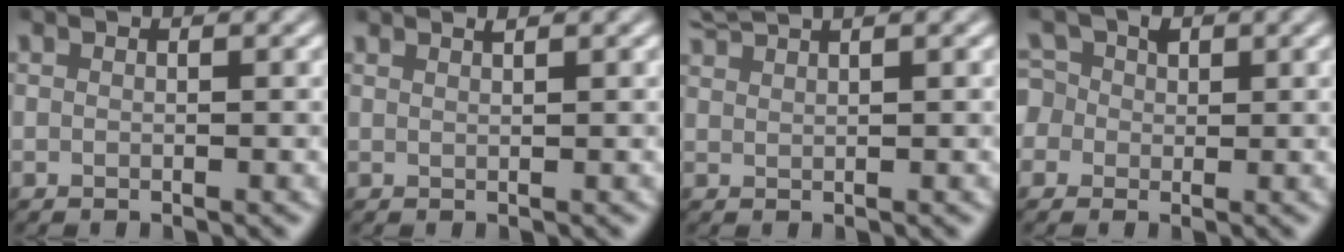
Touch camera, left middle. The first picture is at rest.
{"total": 0.8, "force": [0.7, 0.2, 0.4], "torque": [-0.001, -0.001, 0.009]}
{"total": 2.6, "force": [2.4, 0.3, 1.1], "torque": [-0.014, 0.012, 0.046]}
{"total": 4.0, "force": [0.9, 3.6, 1.5], "torque": [-0.023, 0.029, -0.016]}